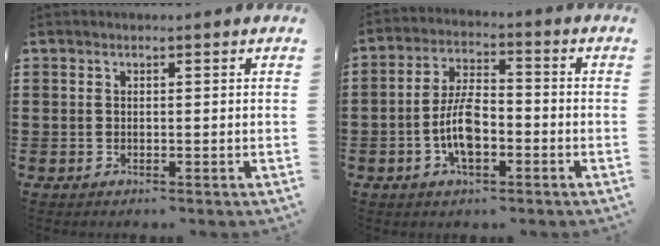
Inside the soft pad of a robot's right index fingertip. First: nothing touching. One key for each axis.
{"total": 7.1, "fx": -2.0, "fy": 2.9, "fz": 6.2, "tx": -0.141, "ty": -0.003, "tz": -0.042}